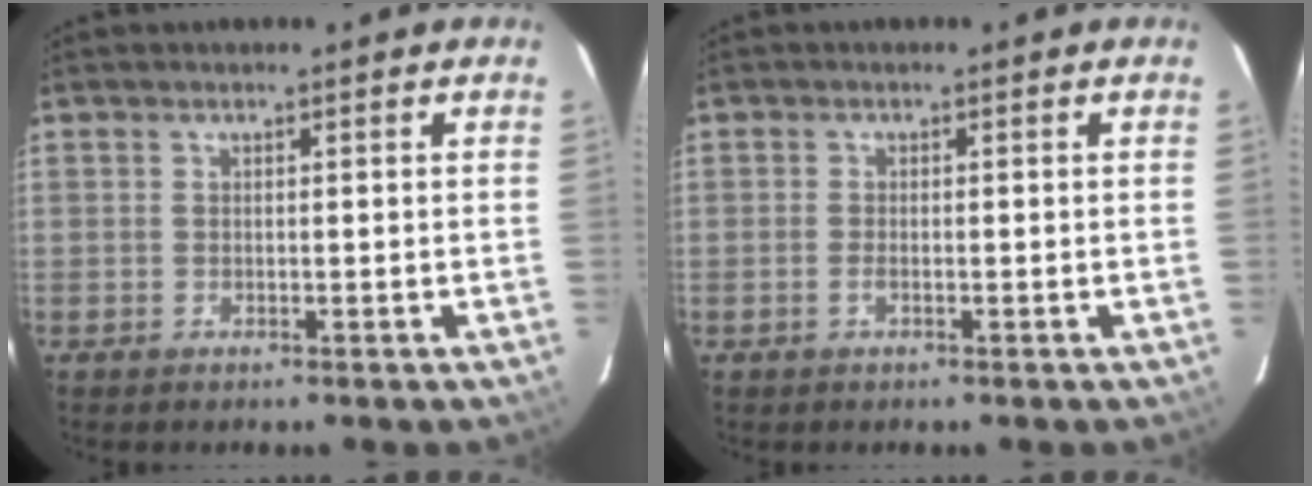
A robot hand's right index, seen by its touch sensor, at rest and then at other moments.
{"total": 1.1, "force": [-0.5, 0.4, 1.0], "torque": [-0.021, -0.001, -0.010]}